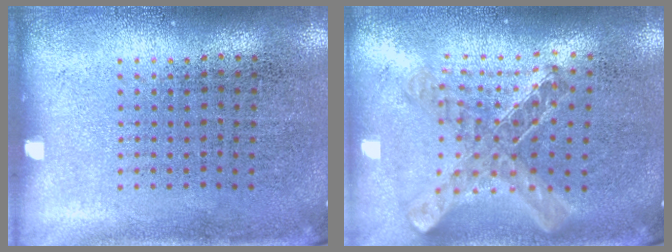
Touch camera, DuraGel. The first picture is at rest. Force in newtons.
{"total": 1.1, "press": 1.1, "slide": 0.2}